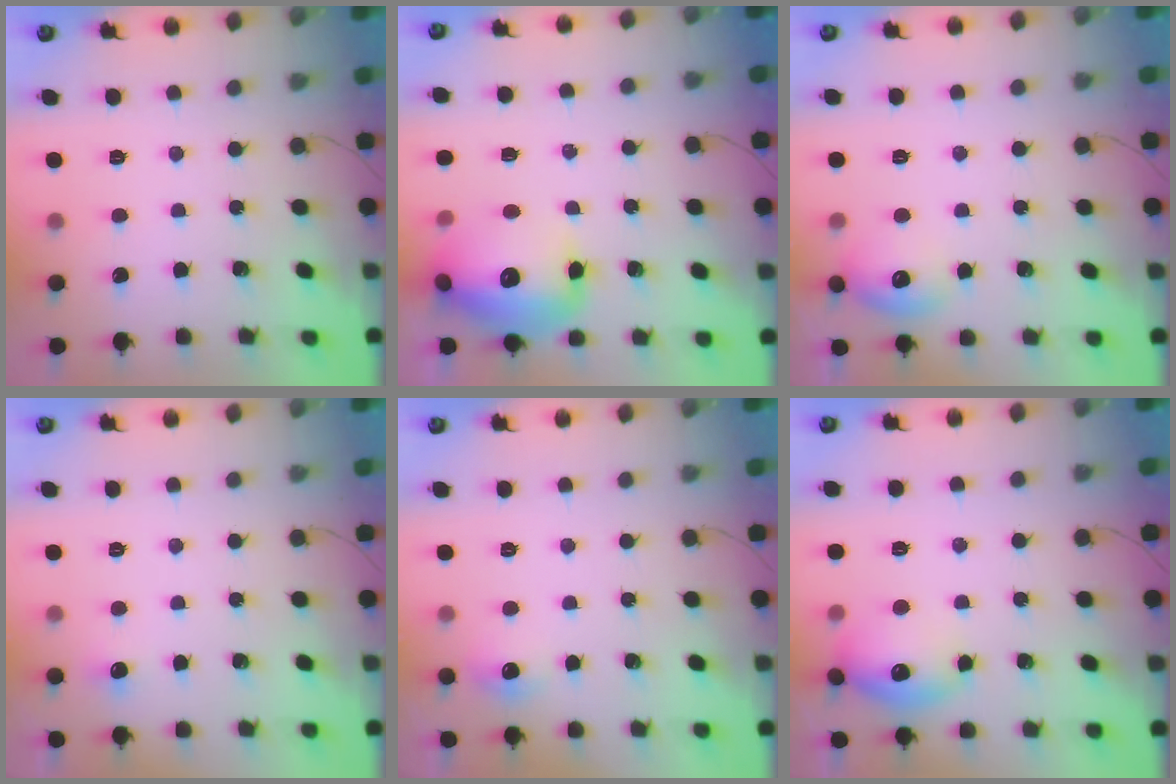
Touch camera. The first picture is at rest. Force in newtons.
{"total": 16.8, "press": 16.3, "slide": 3.9}
{"total": 10.3, "press": 10.2, "slide": 1.3}
{"total": 3.7, "press": 3.4, "slide": 1.4}
{"total": 5.2, "press": 5.0, "slide": 1.3}
{"total": 14.1, "press": 14.1, "slide": 1.2}